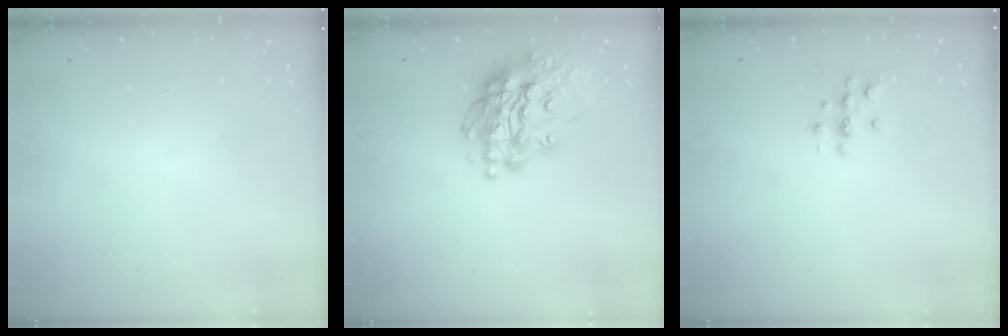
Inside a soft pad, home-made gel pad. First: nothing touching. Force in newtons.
{"total": 18.9, "press": 18.8, "slide": 2.2}
{"total": 2.0, "press": 2.0, "slide": 0.2}